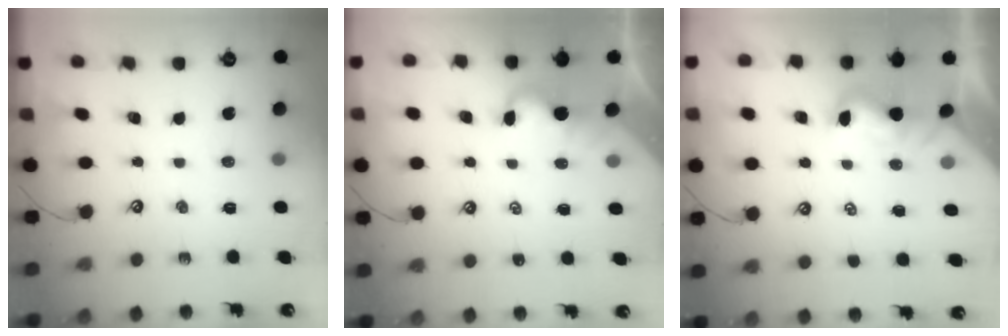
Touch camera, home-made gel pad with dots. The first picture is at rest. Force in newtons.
{"total": 0.5, "press": 0.4, "slide": 0.4}
{"total": 1.1, "press": 1.0, "slide": 0.5}